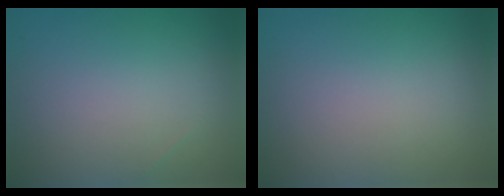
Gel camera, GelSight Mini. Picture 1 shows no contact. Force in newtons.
{"total": 0.0}